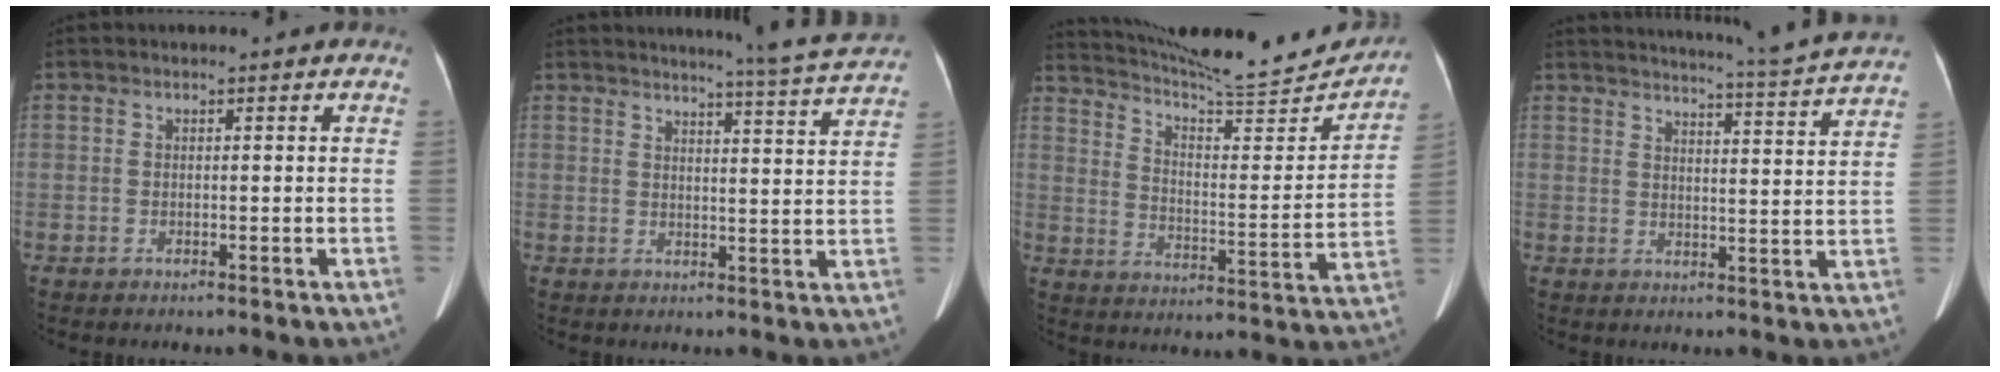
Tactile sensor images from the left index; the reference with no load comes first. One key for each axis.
{"total": 9.4, "fx": 8.9, "fy": -1.9, "fz": 2.4, "tx": -0.046, "ty": -0.036, "tz": 0.103}
{"total": 21.2, "fx": 20.2, "fy": 1.6, "fz": 6.5, "tx": -0.107, "ty": -0.044, "tz": 0.283}
{"total": 14.5, "fx": 13.6, "fy": -2.4, "fz": 4.3, "tx": -0.083, "ty": -0.050, "tz": 0.167}